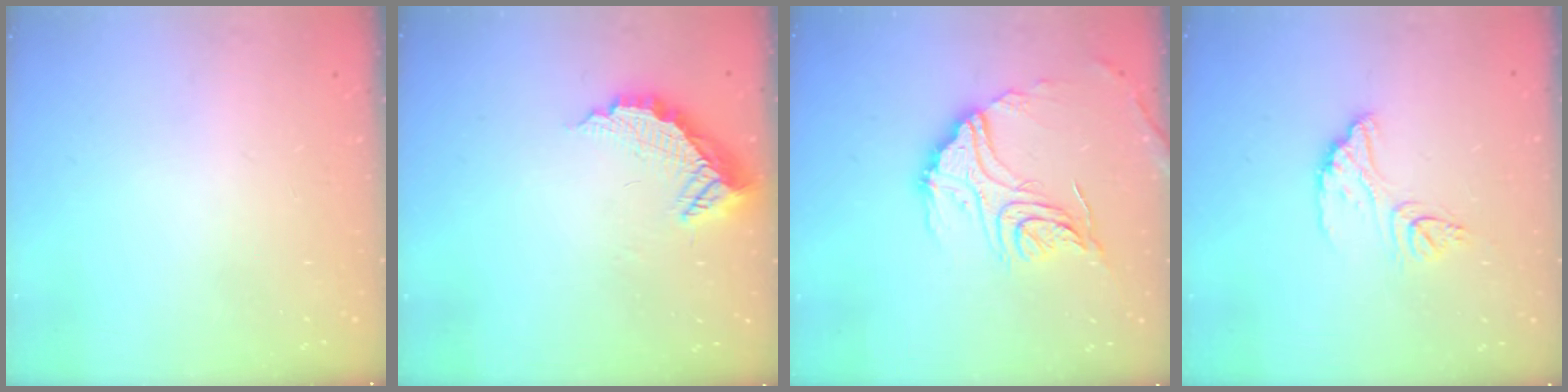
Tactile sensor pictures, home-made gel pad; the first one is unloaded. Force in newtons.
{"total": 9.0, "press": 9.0, "slide": 0.7}
{"total": 17.9, "press": 17.8, "slide": 1.5}
{"total": 11.2, "press": 11.2, "slide": 0.9}